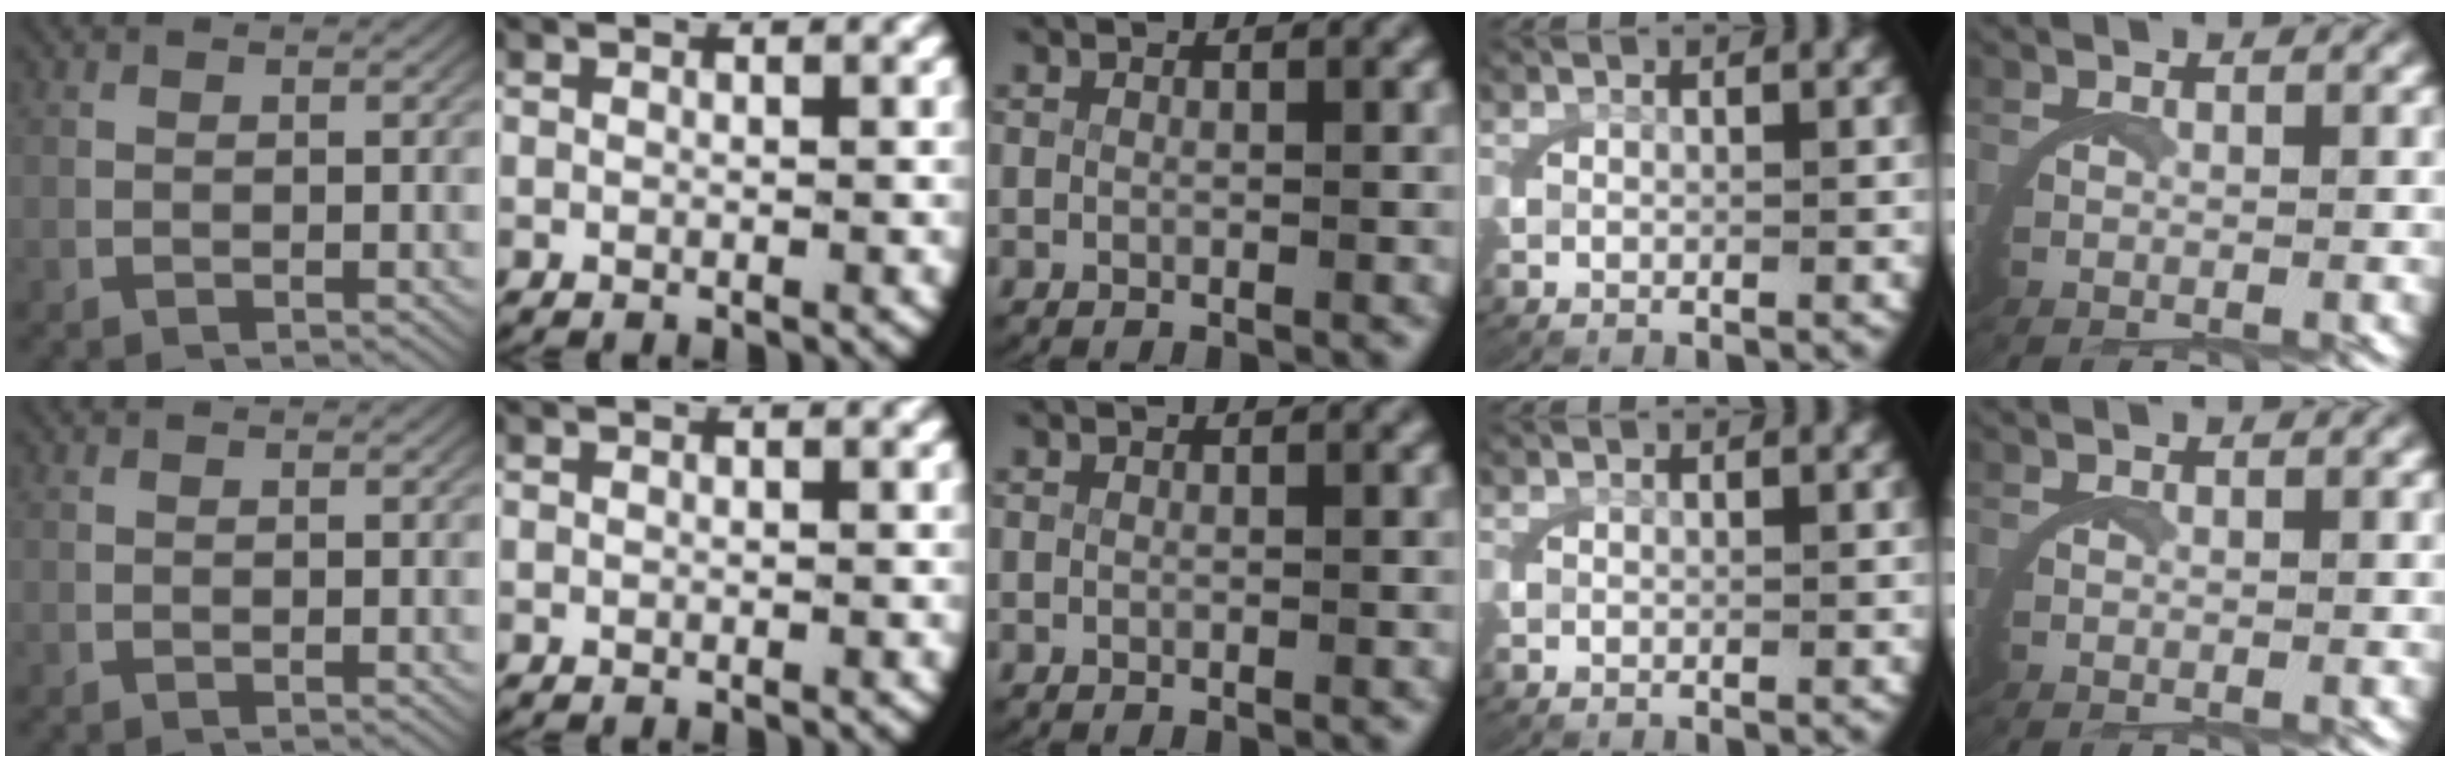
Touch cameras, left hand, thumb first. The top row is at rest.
{}